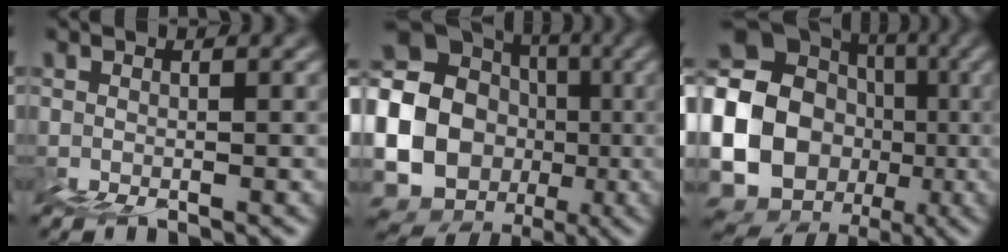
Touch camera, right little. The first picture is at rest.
{"total": 19.1, "force": [-0.7, 18.0, 6.3], "torque": [-0.132, 0.004, -0.043]}
{"total": 17.2, "force": [-0.1, 15.8, 6.7], "torque": [-0.123, 0.003, -0.030]}